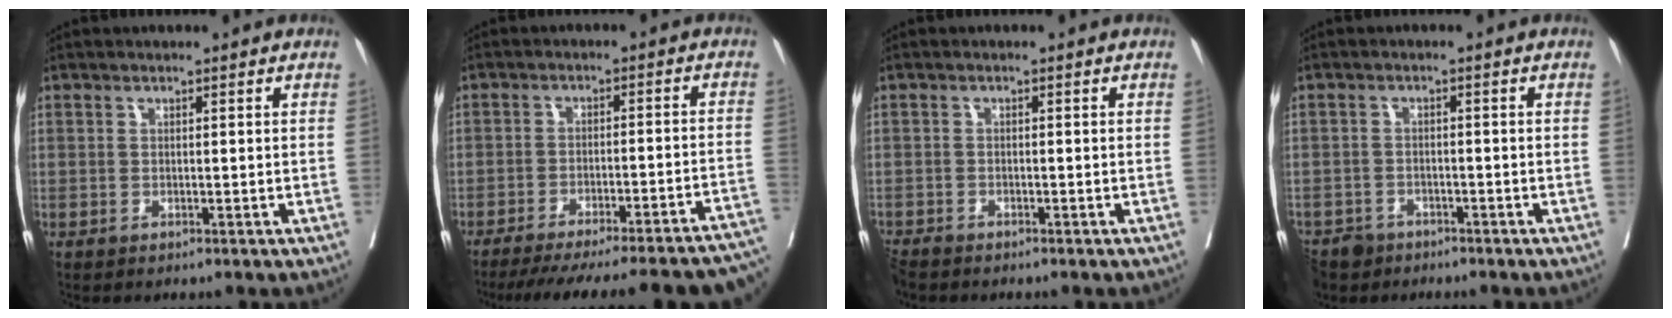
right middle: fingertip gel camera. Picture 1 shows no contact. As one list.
[{"total": 26.8, "force": [-24.1, 1.1, 11.6], "torque": [-0.113, -0.026, -0.307]}, {"total": 2.7, "force": [-2.6, 0.3, 0.5], "torque": [-0.009, -0.012, -0.052]}, {"total": 6.5, "force": [-5.0, 3.9, 1.1], "torque": [-0.023, -0.004, -0.086]}]